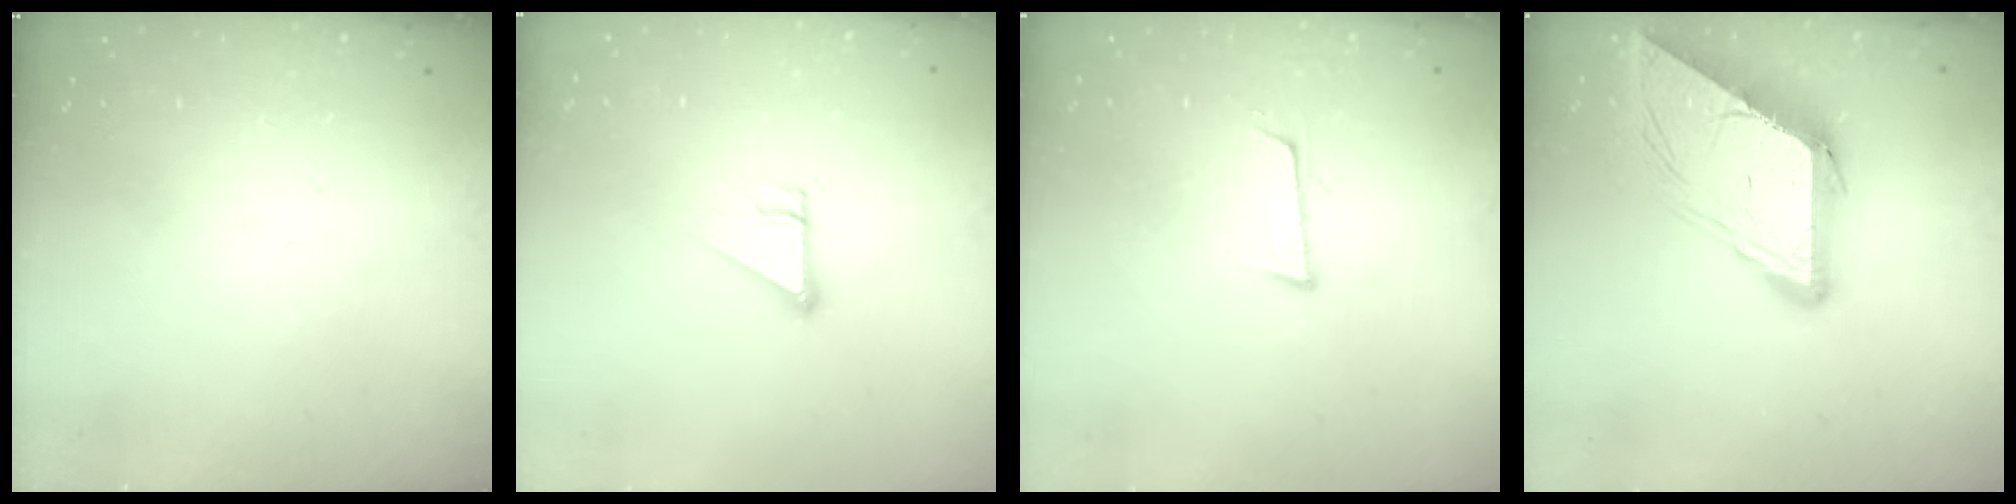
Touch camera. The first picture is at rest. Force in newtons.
{"total": 3.7, "press": 3.7, "slide": 0.2}
{"total": 5.8, "press": 5.5, "slide": 1.9}
{"total": 12.0, "press": 11.9, "slide": 1.2}